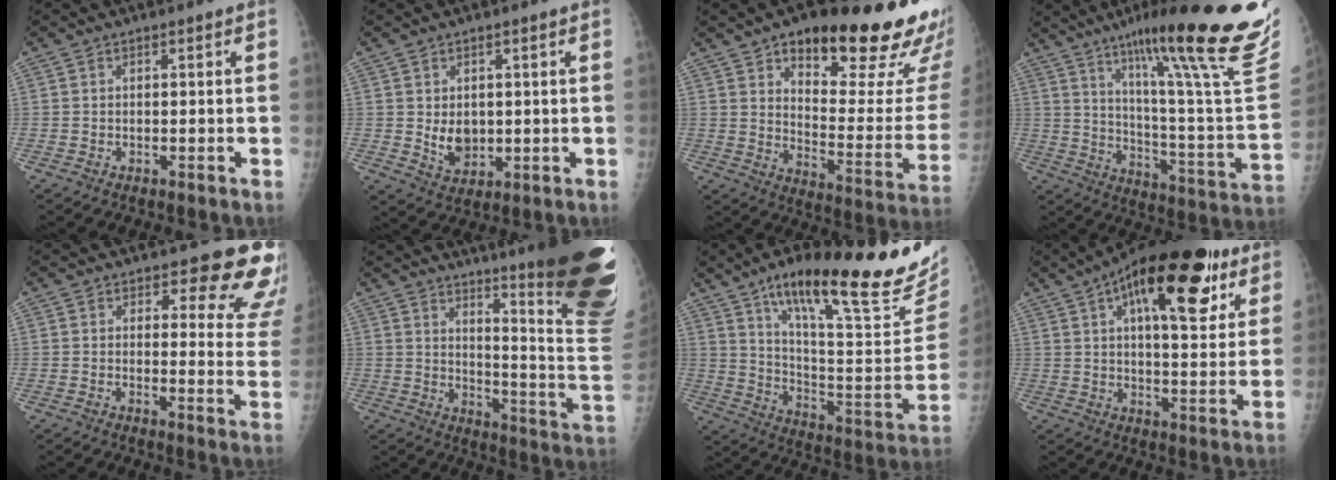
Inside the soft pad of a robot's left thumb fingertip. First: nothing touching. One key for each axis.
{"total": 5.3, "fx": 0.5, "fy": 4.0, "fz": 3.5, "tx": -0.038, "ty": -0.012, "tz": 0.024}
{"total": 28.9, "fx": 17.1, "fy": 9.5, "fz": 21.3, "tx": -0.246, "ty": -0.065, "tz": 0.244}
{"total": 31.5, "fx": 21.6, "fy": 2.9, "fz": 22.8, "tx": -0.303, "ty": -0.112, "tz": 0.316}
{"total": 14.6, "fx": 11.7, "fy": 4.8, "fz": 7.3, "tx": -0.033, "ty": -0.078, "tz": 0.115}
{"total": 30.3, "fx": 19.3, "fy": 3.6, "fz": 23.0, "tx": -0.215, "ty": -0.125, "tz": 0.255}
{"total": 30.2, "fx": 19.8, "fy": 6.7, "fz": 21.8, "tx": -0.295, "ty": -0.076, "tz": 0.304}
{"total": 24.7, "fx": 12.6, "fy": 9.8, "fz": 18.9, "tx": -0.258, "ty": -0.010, "tz": 0.184}